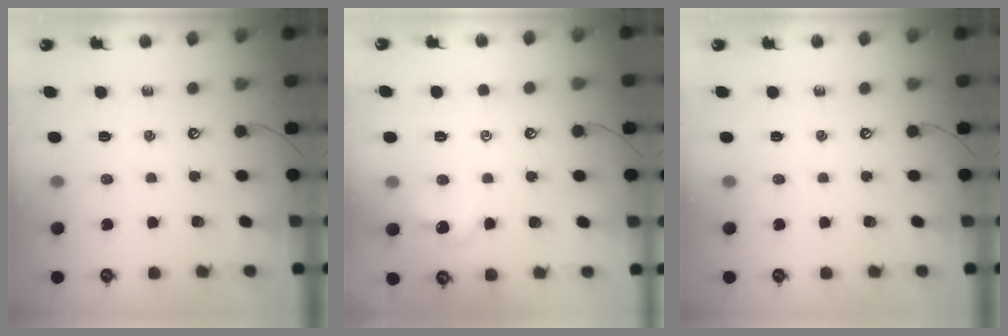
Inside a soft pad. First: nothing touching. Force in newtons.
{"total": 1.5, "press": 1.4, "slide": 0.6}
{"total": 0.0}